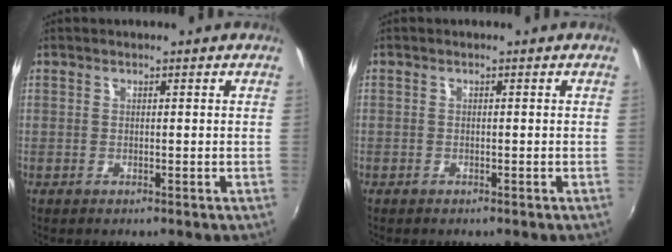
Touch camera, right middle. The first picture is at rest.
{"total": 1.0, "force": [-0.7, 0.7, -0.1], "torque": [-0.003, 0.003, -0.011]}